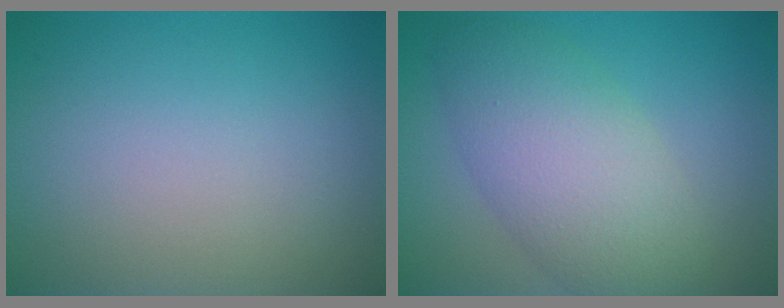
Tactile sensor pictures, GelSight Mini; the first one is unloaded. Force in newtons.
{"total": 6.7, "press": 6.7, "slide": 0.1}